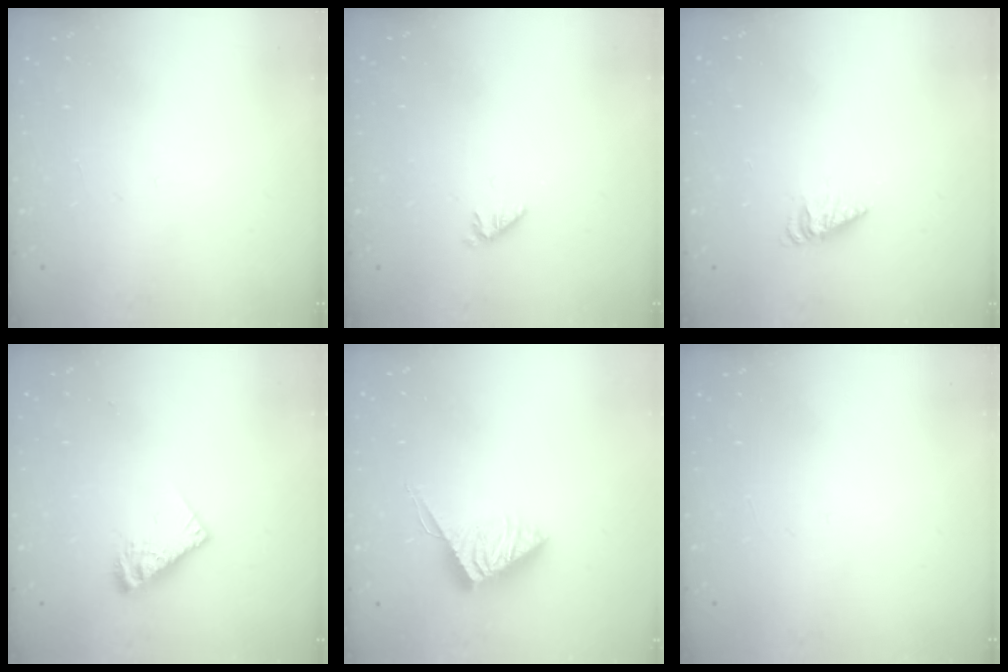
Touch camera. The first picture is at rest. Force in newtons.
{"total": 0.0}
{"total": 2.6, "press": 2.6, "slide": 0.4}
{"total": 7.7, "press": 7.7, "slide": 0.7}
{"total": 5.1, "press": 5.1, "slide": 0.4}
{"total": 0.0}